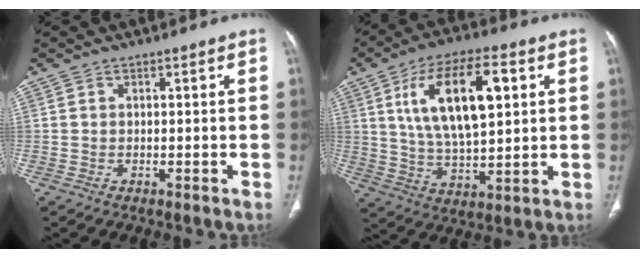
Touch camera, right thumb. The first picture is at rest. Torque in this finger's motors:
{"motor_torque": [-0.55, 2.81, 1.18, 0.27, 0.38]}